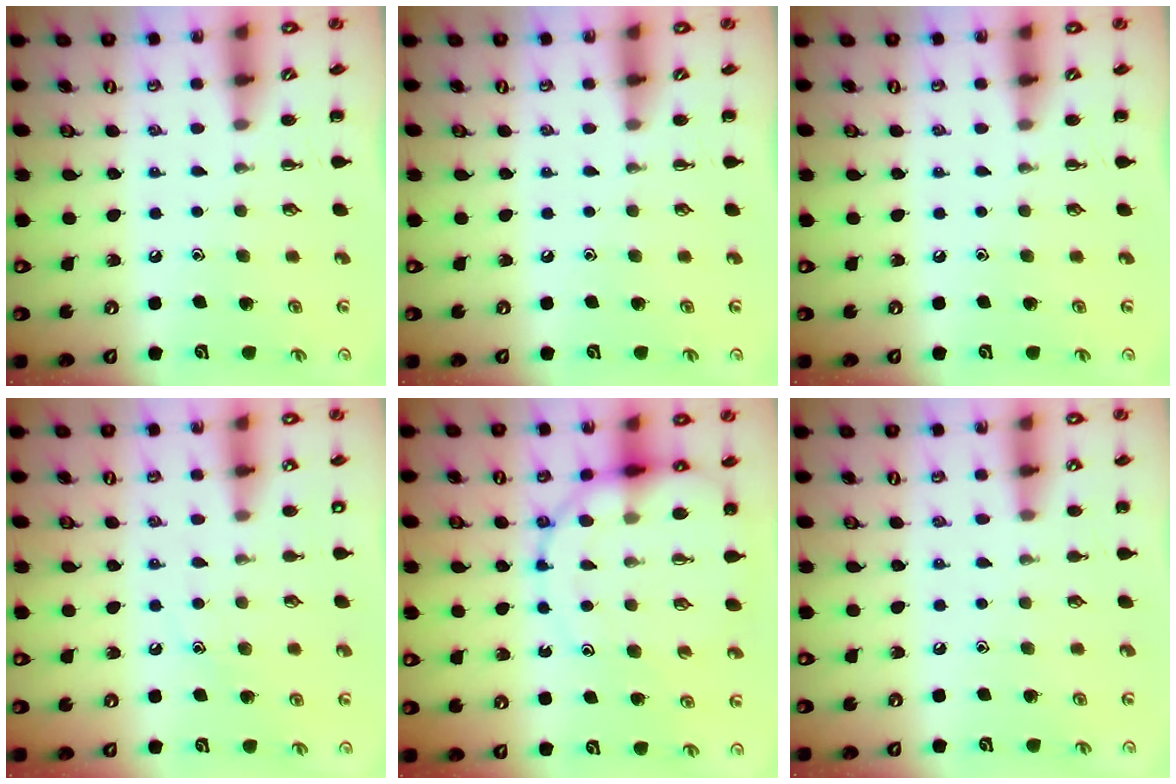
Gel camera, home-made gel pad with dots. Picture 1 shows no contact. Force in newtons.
{"total": 0.0}
{"total": 0.0}
{"total": 8.4, "press": 8.2, "slide": 1.4}
{"total": 13.9, "press": 13.6, "slide": 3.1}
{"total": 6.0, "press": 5.7, "slide": 1.9}